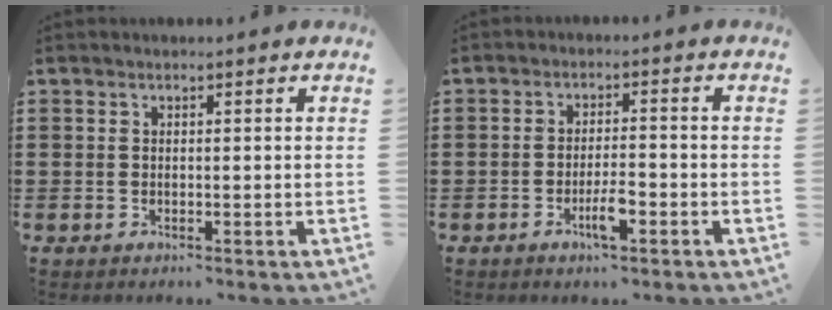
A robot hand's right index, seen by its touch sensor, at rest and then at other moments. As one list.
[{"total": 4.1, "force": [-2.0, 1.0, 3.5], "torque": [-0.064, 0.003, -0.037]}]